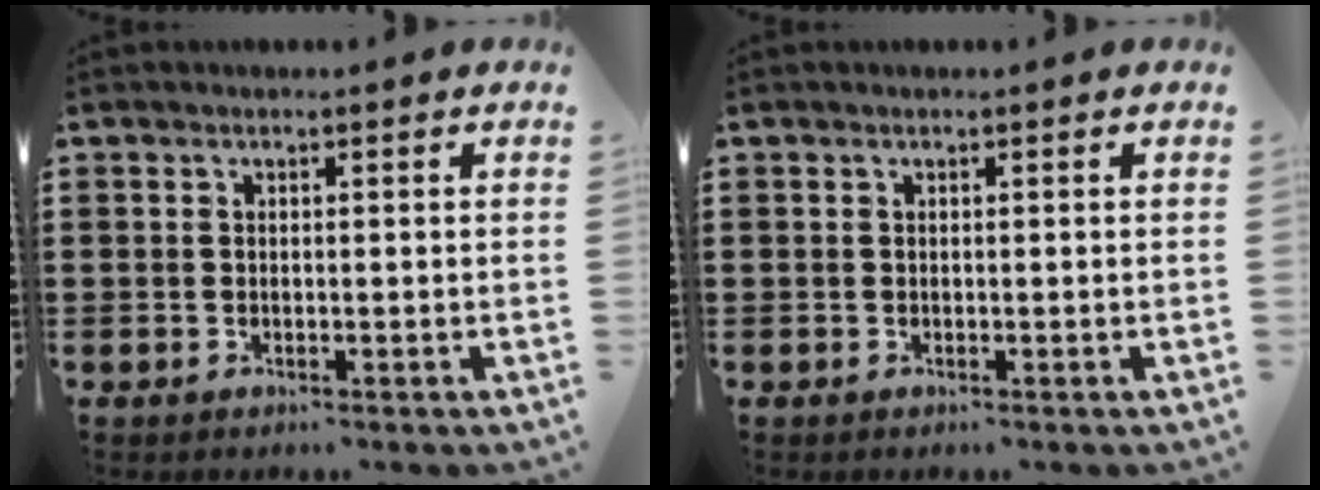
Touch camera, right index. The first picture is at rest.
{"total": 0.0}